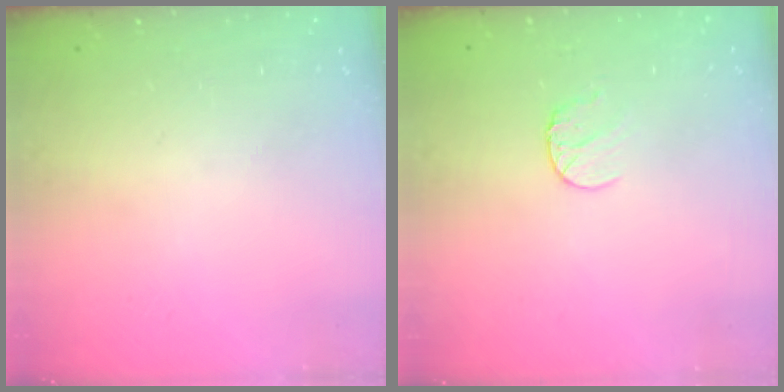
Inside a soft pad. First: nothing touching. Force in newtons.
{"total": 5.4, "press": 5.4, "slide": 0.5}